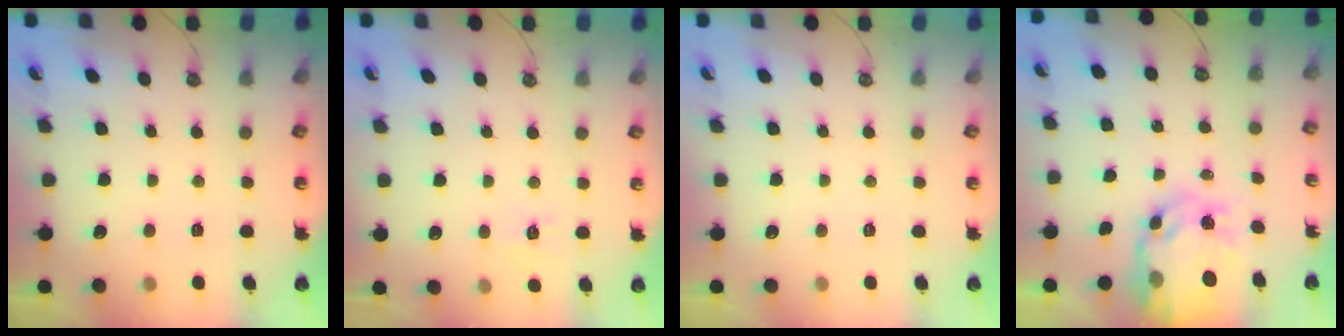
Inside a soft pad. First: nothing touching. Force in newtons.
{"total": 5.7, "press": 5.7, "slide": 0.7}
{"total": 0.0}
{"total": 12.5, "press": 12.4, "slide": 0.9}